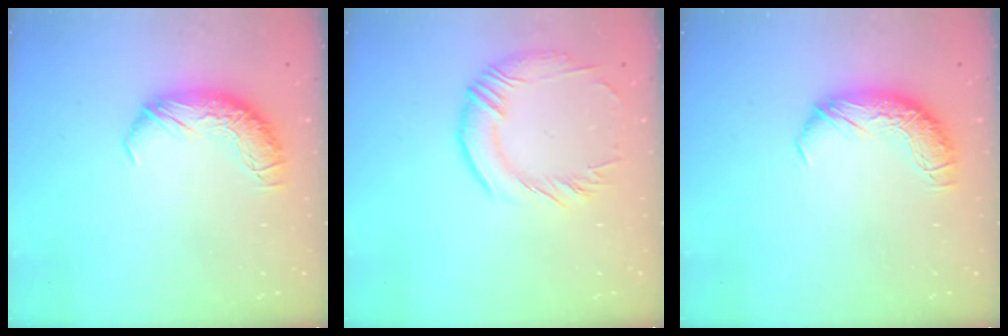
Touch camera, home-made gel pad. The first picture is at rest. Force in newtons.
{"total": 2.6, "press": 2.2, "slide": 1.5}
{"total": 0.0}